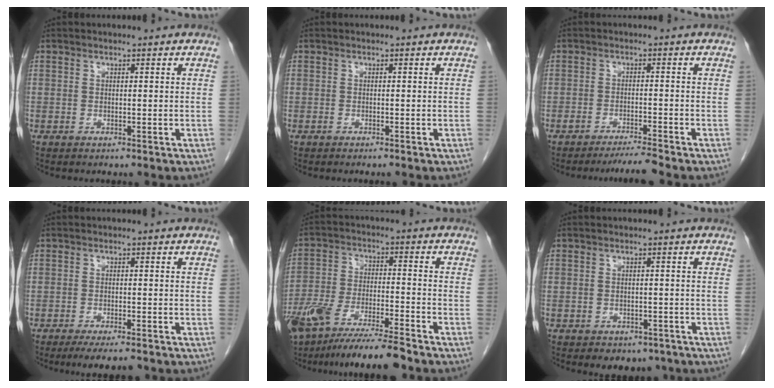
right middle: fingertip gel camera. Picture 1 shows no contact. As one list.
[{"total": 0.6, "force": [-0.5, 0.0, 0.3], "torque": [-0.009, -0.001, -0.008]}, {"total": 3.7, "force": [-3.3, -1.1, 1.1], "torque": [-0.019, -0.015, -0.058]}, {"total": 6.2, "force": [-5.1, 0.9, 3.4], "torque": [-0.043, -0.009, -0.076]}, {"total": 14.0, "force": [-11.4, 1.0, 8.1], "torque": [-0.156, -0.035, -0.199]}, {"total": 4.7, "force": [-3.6, 2.7, 1.3], "torque": [-0.007, 0.007, -0.042]}]